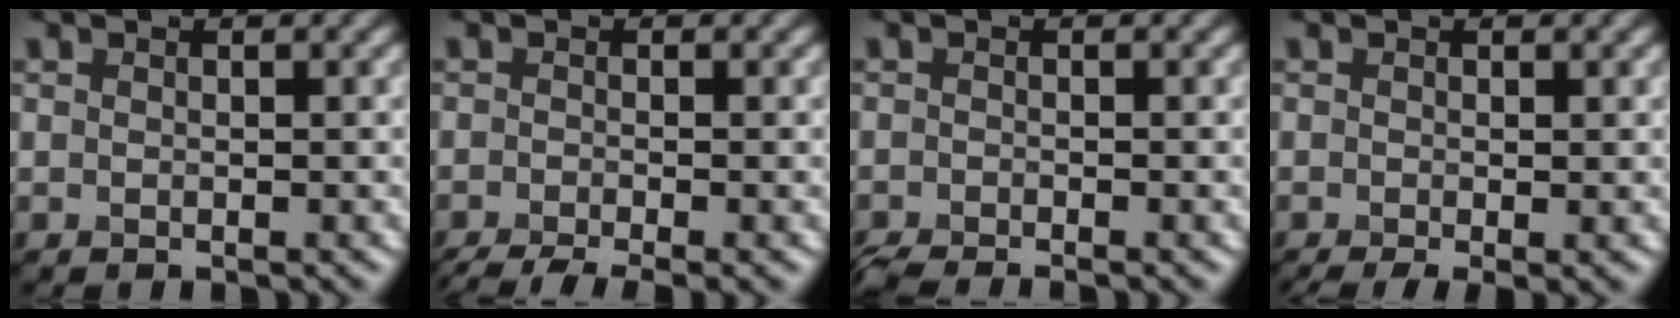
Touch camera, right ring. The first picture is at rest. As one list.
[{"total": 4.3, "force": [-3.1, 0.9, 2.9], "torque": [-0.038, -0.009, -0.057]}, {"total": 2.4, "force": [-2.2, 0.1, 0.9], "torque": [-0.017, -0.010, -0.045]}, {"total": 2.5, "force": [-1.1, 0.6, 2.2], "torque": [-0.036, -0.010, -0.017]}]